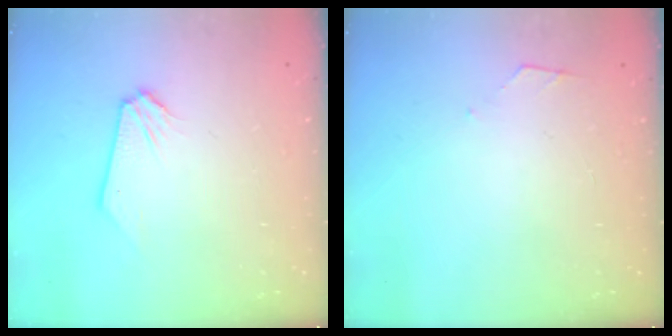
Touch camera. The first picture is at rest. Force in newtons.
{"total": 2.7, "press": 2.6, "slide": 0.4}